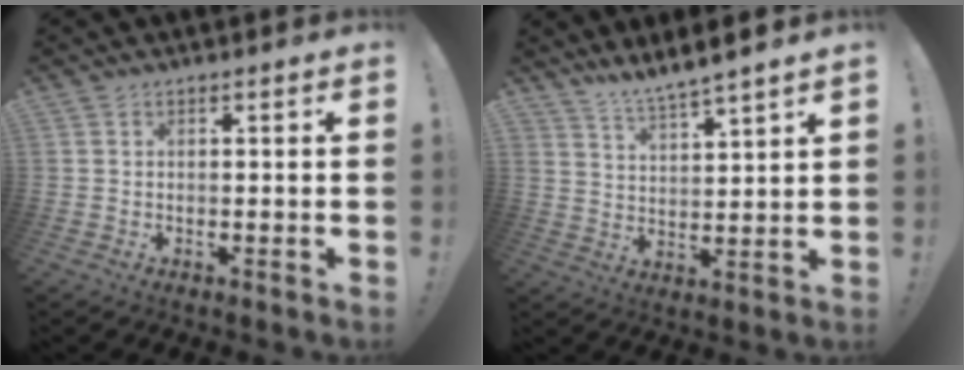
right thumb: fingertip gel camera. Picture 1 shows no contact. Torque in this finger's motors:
{"motor_torque": [1.66, 1.79, 0.48, 0.33, 0.05]}